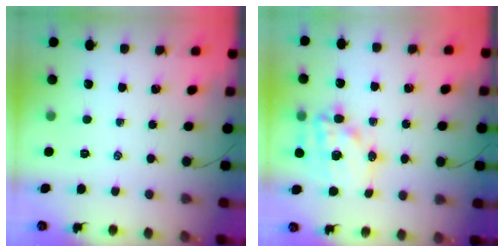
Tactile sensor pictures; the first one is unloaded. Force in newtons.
{"total": 14.7, "press": 14.3, "slide": 3.3}